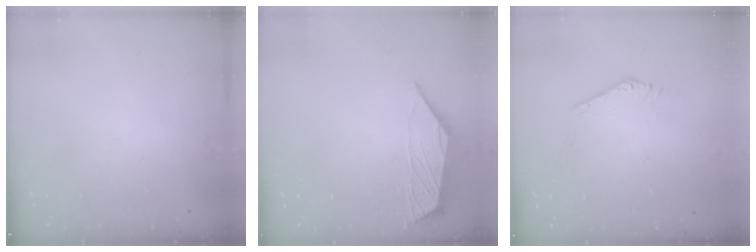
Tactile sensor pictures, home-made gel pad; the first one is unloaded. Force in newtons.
{"total": 2.4, "press": 2.4, "slide": 0.5}
{"total": 1.3, "press": 1.2, "slide": 0.3}